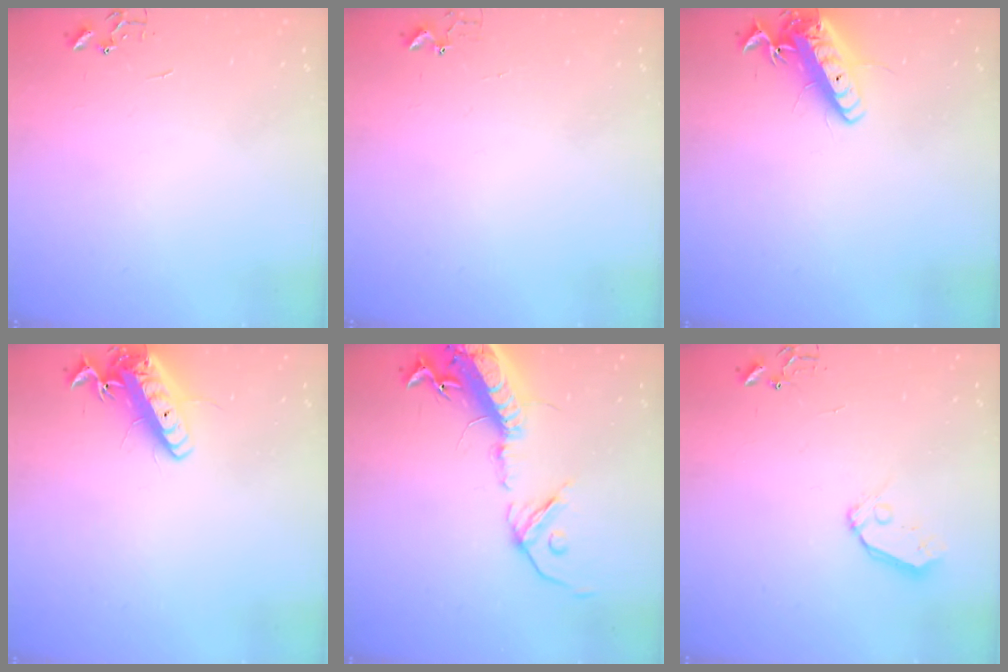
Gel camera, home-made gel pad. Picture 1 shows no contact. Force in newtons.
{"total": 2.7, "press": 2.7, "slide": 0.3}
{"total": 14.5, "press": 14.2, "slide": 2.8}
{"total": 14.5, "press": 14.2, "slide": 2.8}
{"total": 21.7, "press": 21.1, "slide": 5.1}
{"total": 6.9, "press": 6.9, "slide": 0.5}